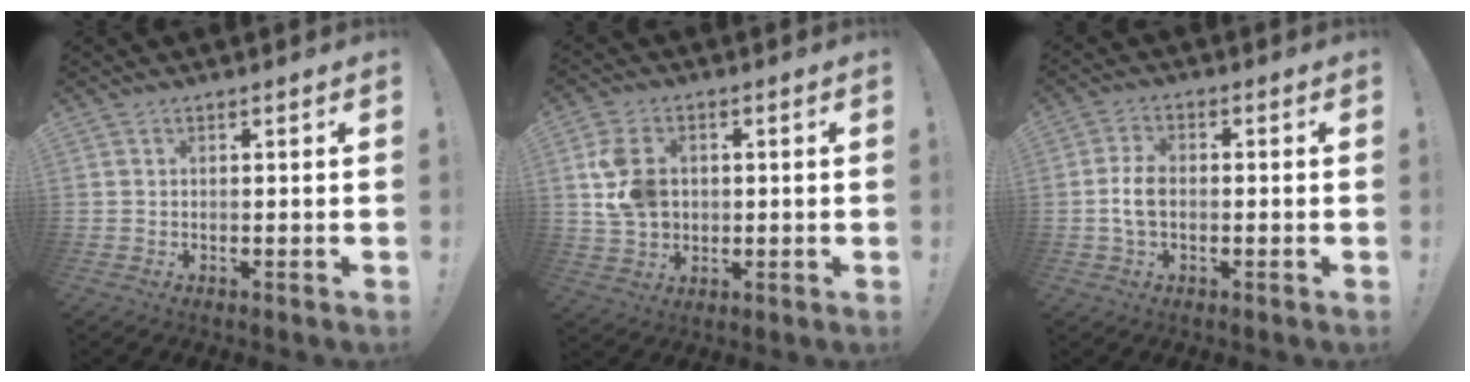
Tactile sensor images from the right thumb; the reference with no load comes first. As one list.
[{"total": 11.4, "force": [1.6, 9.3, 6.4], "torque": [-0.116, 0.008, 0.036]}, {"total": 6.2, "force": [-1.0, 3.5, 5.0], "torque": [-0.102, 0.005, -0.016]}]